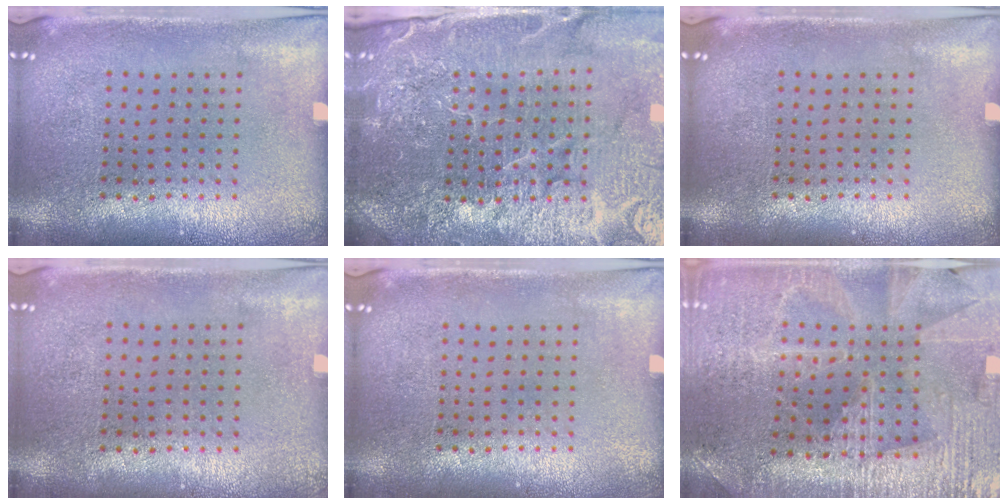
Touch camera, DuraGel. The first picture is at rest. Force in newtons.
{"total": 5.6, "press": 5.1, "slide": 2.3}
{"total": 0.0}
{"total": 0.0}
{"total": 0.0}
{"total": 2.9, "press": 2.9, "slide": 0.6}